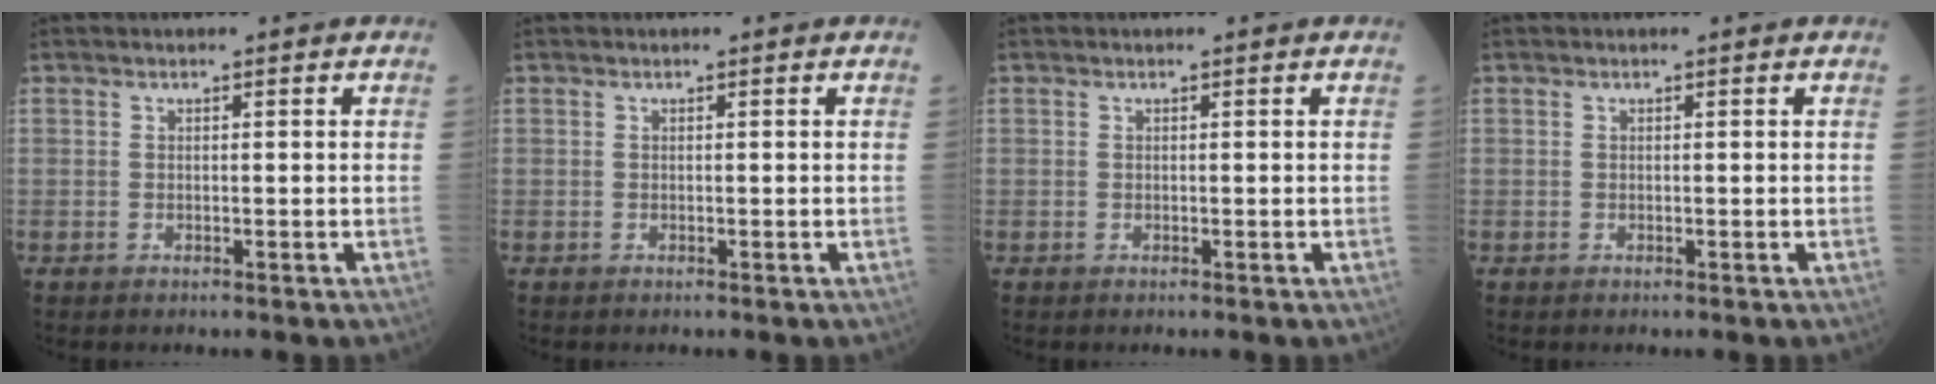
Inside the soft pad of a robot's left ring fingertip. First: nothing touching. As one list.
[{"total": 0.0}, {"total": 0.0}, {"total": 0.0}]